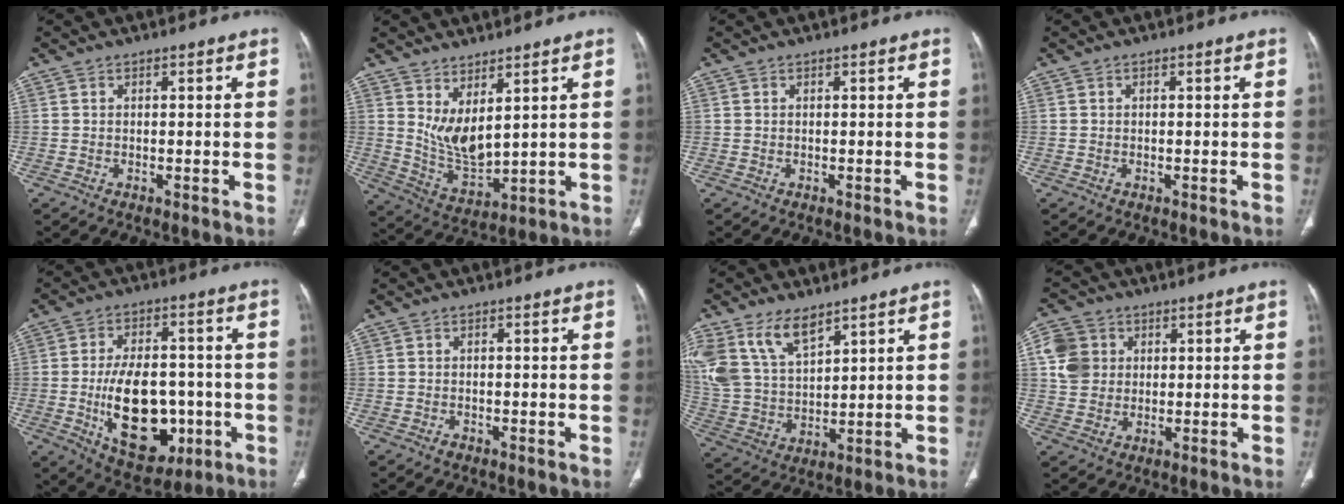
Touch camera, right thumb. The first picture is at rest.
{"total": 8.1, "force": [3.8, 3.2, 6.5], "torque": [-0.114, -0.047, 0.089]}
{"total": 0.0}
{"total": 0.0}
{"total": 17.8, "force": [-3.9, 10.7, 13.8], "torque": [-0.186, 0.015, -0.041]}
{"total": 0.8, "force": [-0.6, 0.4, 0.2], "torque": [-0.003, 0.001, -0.012]}
{"total": 13.7, "force": [8.5, 7.2, 8.1], "torque": [-0.149, -0.025, 0.184]}
{"total": 7.4, "force": [1.7, 6.6, 3.0], "torque": [-0.044, 0.002, 0.030]}